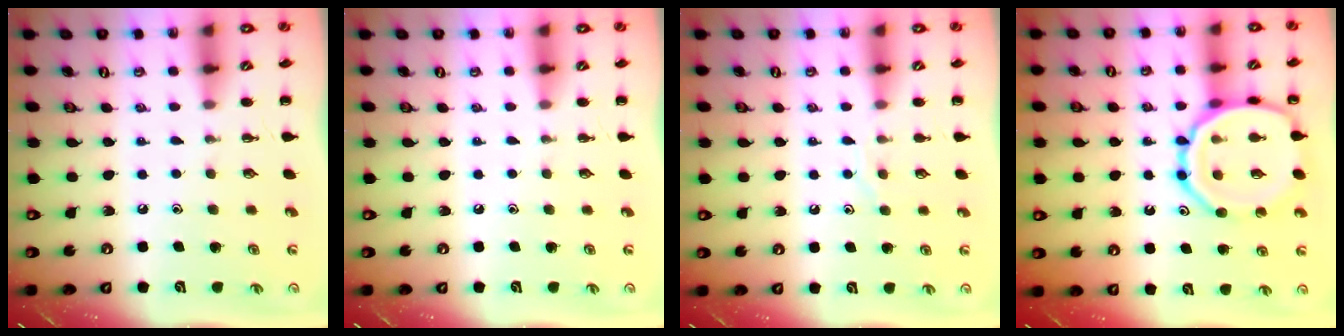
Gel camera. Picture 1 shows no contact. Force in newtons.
{"total": 0.0}
{"total": 6.2, "press": 6.2, "slide": 0.8}
{"total": 17.2, "press": 17.1, "slide": 1.4}